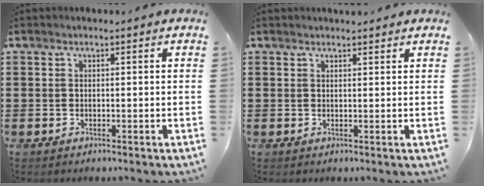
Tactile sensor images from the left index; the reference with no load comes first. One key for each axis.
{"total": 1.2, "fx": 1.1, "fy": 0.3, "fz": 0.0, "tx": -0.002, "ty": 0.001, "tz": 0.023}